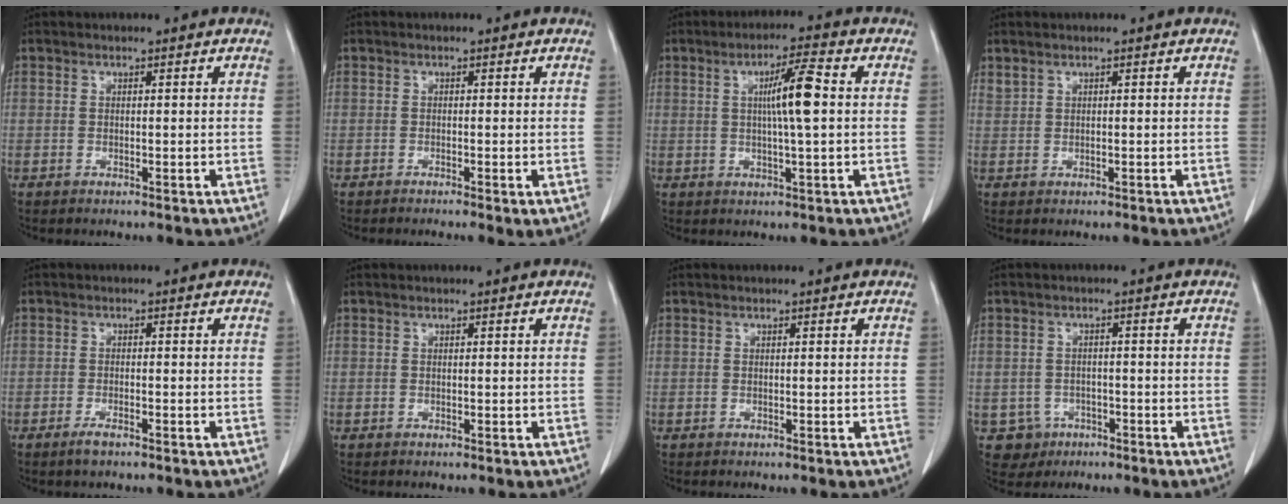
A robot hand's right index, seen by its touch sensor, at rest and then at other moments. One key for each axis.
{"total": 1.7, "fx": -0.8, "fy": 0.1, "fz": 1.4, "tx": -0.021, "ty": -0.006, "tz": -0.013}
{"total": 6.8, "fx": 0.9, "fy": 0.1, "fz": 6.7, "tx": -0.113, "ty": 0.004, "tz": 0.013}
{"total": 0.8, "fx": 0.8, "fy": 0.2, "fz": 0.1, "tx": -0.008, "ty": 0.014, "tz": 0.023}
{"total": 2.0, "fx": -1.5, "fy": 0.4, "fz": 1.3, "tx": -0.030, "ty": -0.003, "tz": -0.027}
{"total": 0.0}
{"total": 0.0}
{"total": 4.1, "fx": -1.8, "fy": 3.7, "fz": 0.1, "tx": 0.001, "ty": 0.011, "tz": -0.022}